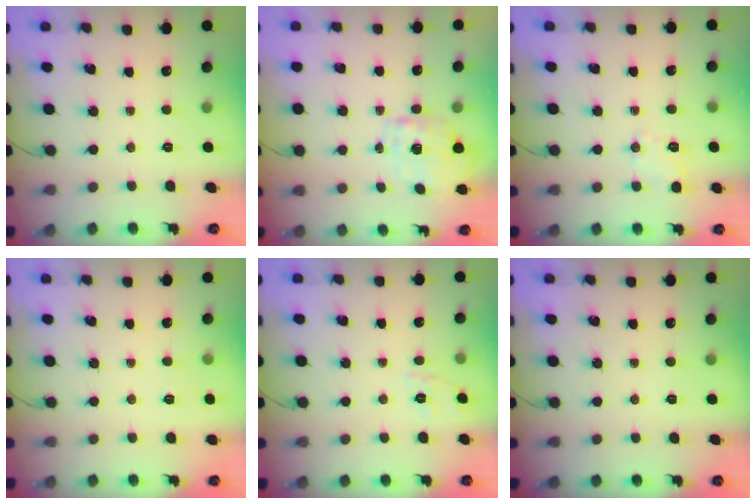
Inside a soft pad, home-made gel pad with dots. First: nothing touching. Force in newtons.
{"total": 1.7, "press": 1.6, "slide": 0.6}
{"total": 2.7, "press": 2.3, "slide": 1.5}
{"total": 2.7, "press": 2.1, "slide": 1.7}
{"total": 2.0, "press": 0.6, "slide": 1.9}
{"total": 0.0}